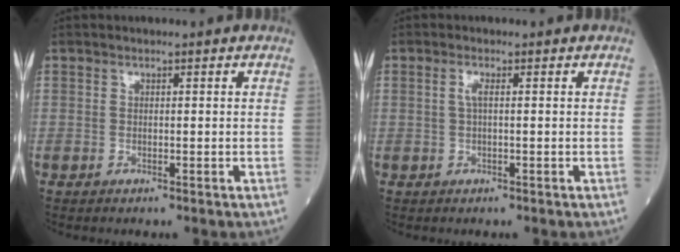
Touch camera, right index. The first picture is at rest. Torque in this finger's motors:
{"motor_torque": [0.41, 0.07, 0.13, 0.04]}